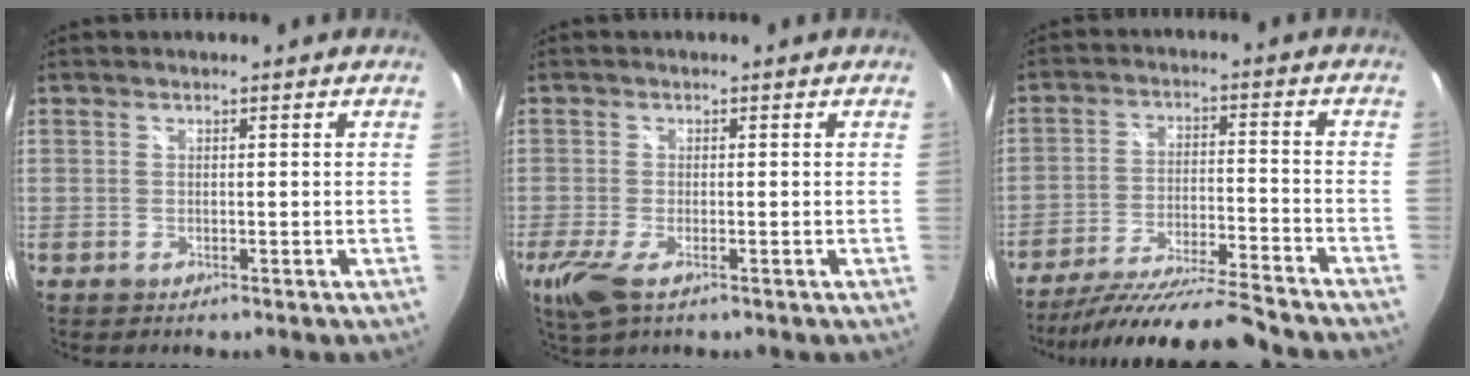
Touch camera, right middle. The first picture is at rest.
{"total": 5.4, "force": [-2.9, 1.6, 4.2], "torque": [-0.097, -0.021, -0.053]}
{"total": 17.1, "force": [-15.5, 0.1, 7.3], "torque": [-0.144, -0.033, -0.250]}